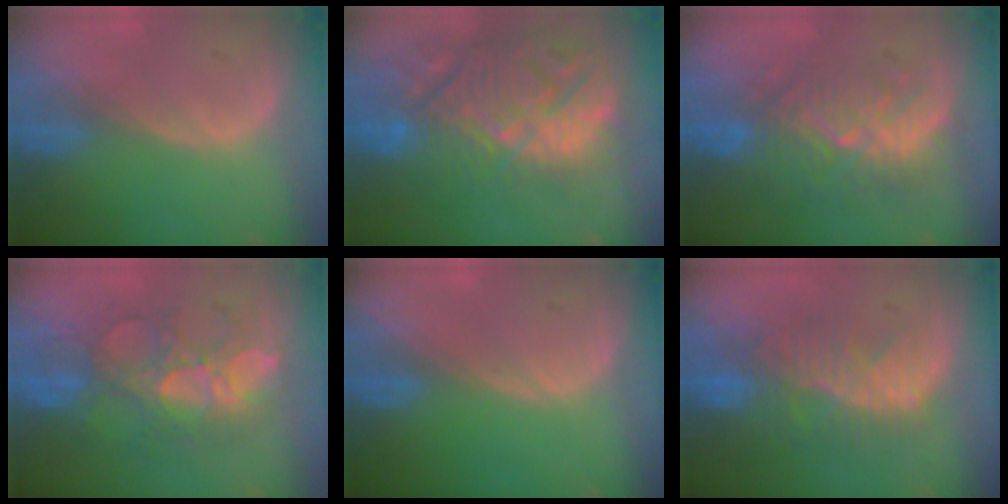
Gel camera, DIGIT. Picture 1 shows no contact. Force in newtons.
{"total": 15.3, "press": 13.2, "slide": 7.8}
{"total": 9.4, "press": 9.1, "slide": 2.6}
{"total": 10.1, "press": 9.2, "slide": 4.0}
{"total": 0.0}
{"total": 10.3, "press": 8.8, "slide": 5.4}